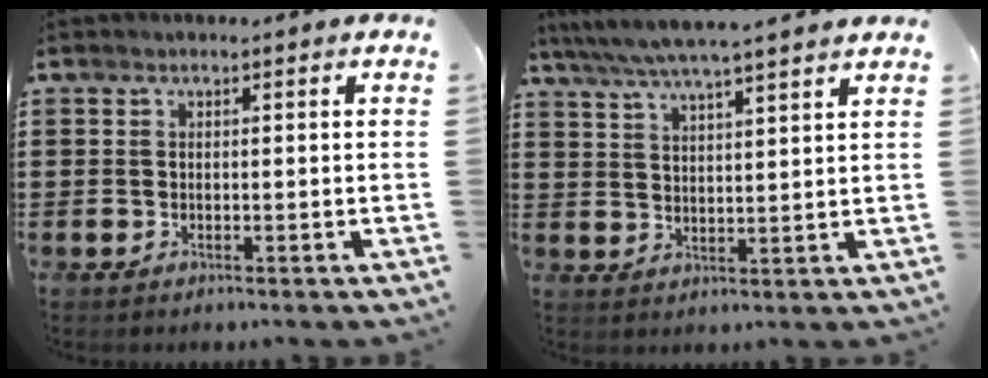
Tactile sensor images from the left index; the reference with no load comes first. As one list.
[{"total": 5.1, "force": [4.6, -0.3, 2.3], "torque": [-0.060, -0.023, 0.079]}]